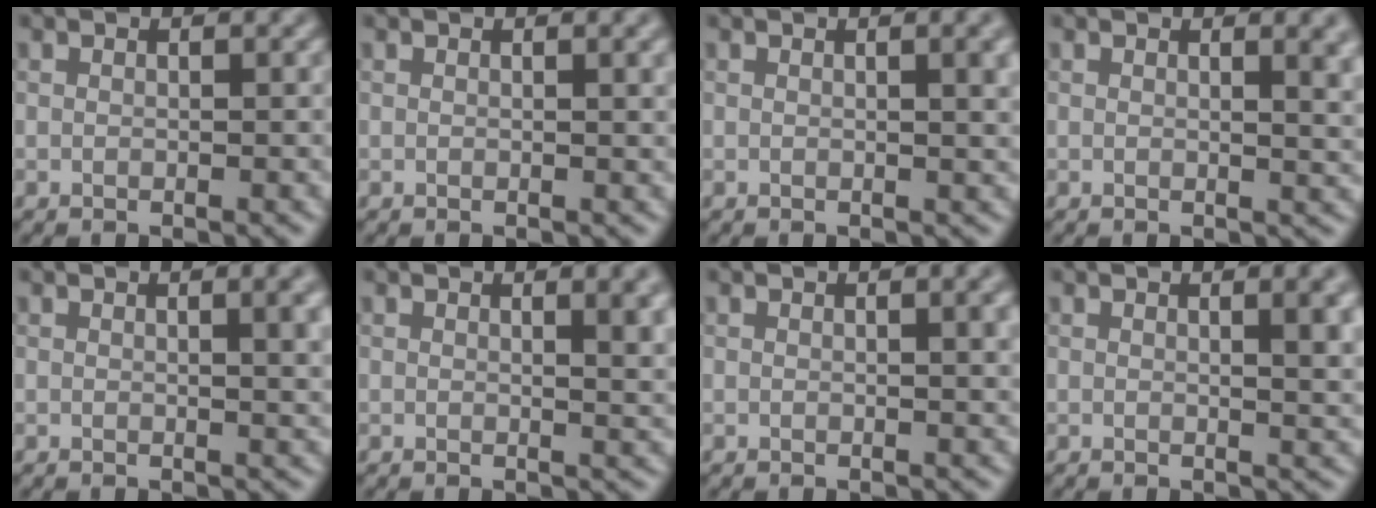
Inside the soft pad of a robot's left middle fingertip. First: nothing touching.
{"total": 1.5, "force": [0.6, 0.5, 1.3], "torque": [-0.012, 0.004, 0.006]}
{"total": 3.2, "force": [0.9, 1.1, 2.9], "torque": [-0.026, 0.007, 0.010]}
{"total": 3.6, "force": [1.4, 1.4, 3.0], "torque": [-0.022, 0.002, 0.016]}
{"total": 3.7, "force": [1.0, 1.3, 3.4], "torque": [-0.032, 0.008, 0.011]}
{"total": 4.0, "force": [1.4, 1.4, 3.4], "torque": [-0.029, 0.004, 0.016]}
{"total": 2.5, "force": [0.7, 0.8, 2.3], "torque": [-0.021, 0.006, 0.007]}
{"total": 4.2, "force": [1.2, 1.4, 3.8], "torque": [-0.035, 0.007, 0.013]}